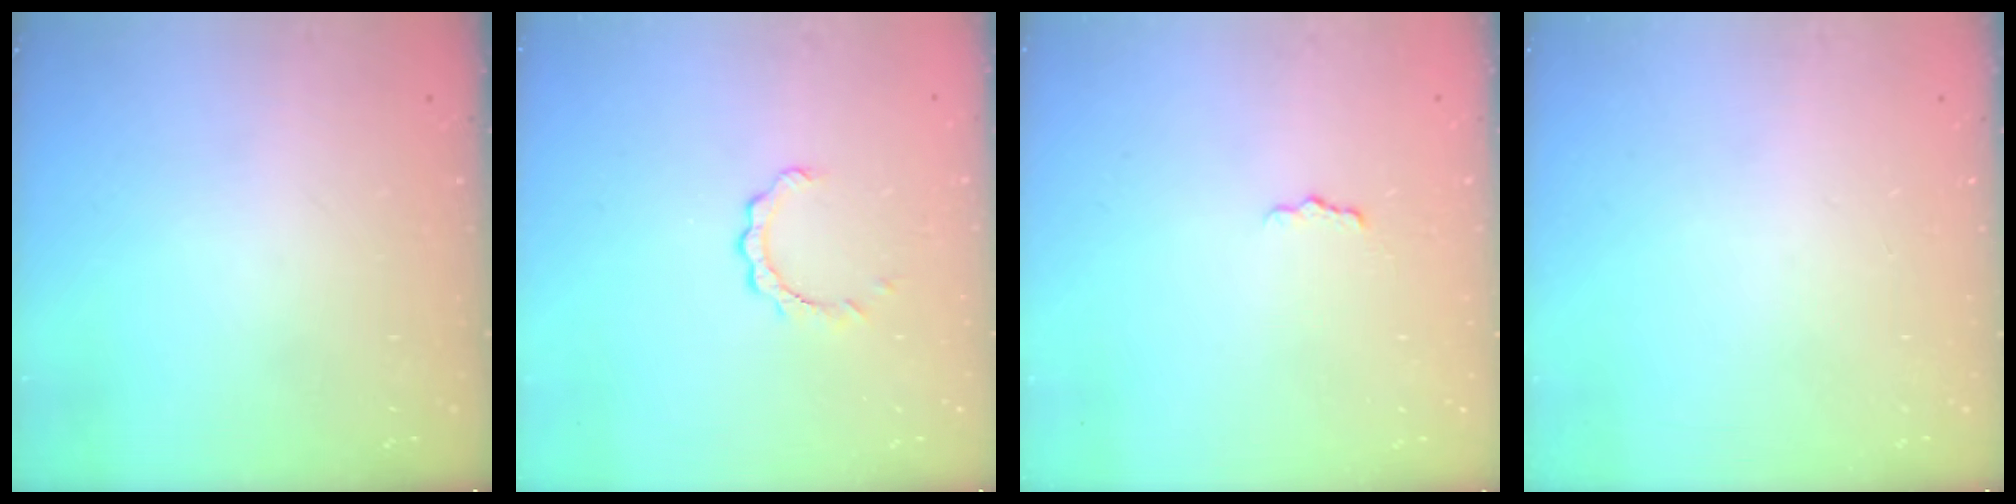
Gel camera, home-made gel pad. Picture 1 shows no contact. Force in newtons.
{"total": 3.8, "press": 3.7, "slide": 0.3}
{"total": 2.9, "press": 2.9, "slide": 0.3}
{"total": 0.0}